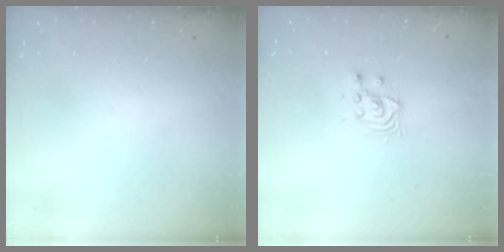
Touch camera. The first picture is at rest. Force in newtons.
{"total": 3.8, "press": 3.8, "slide": 0.3}